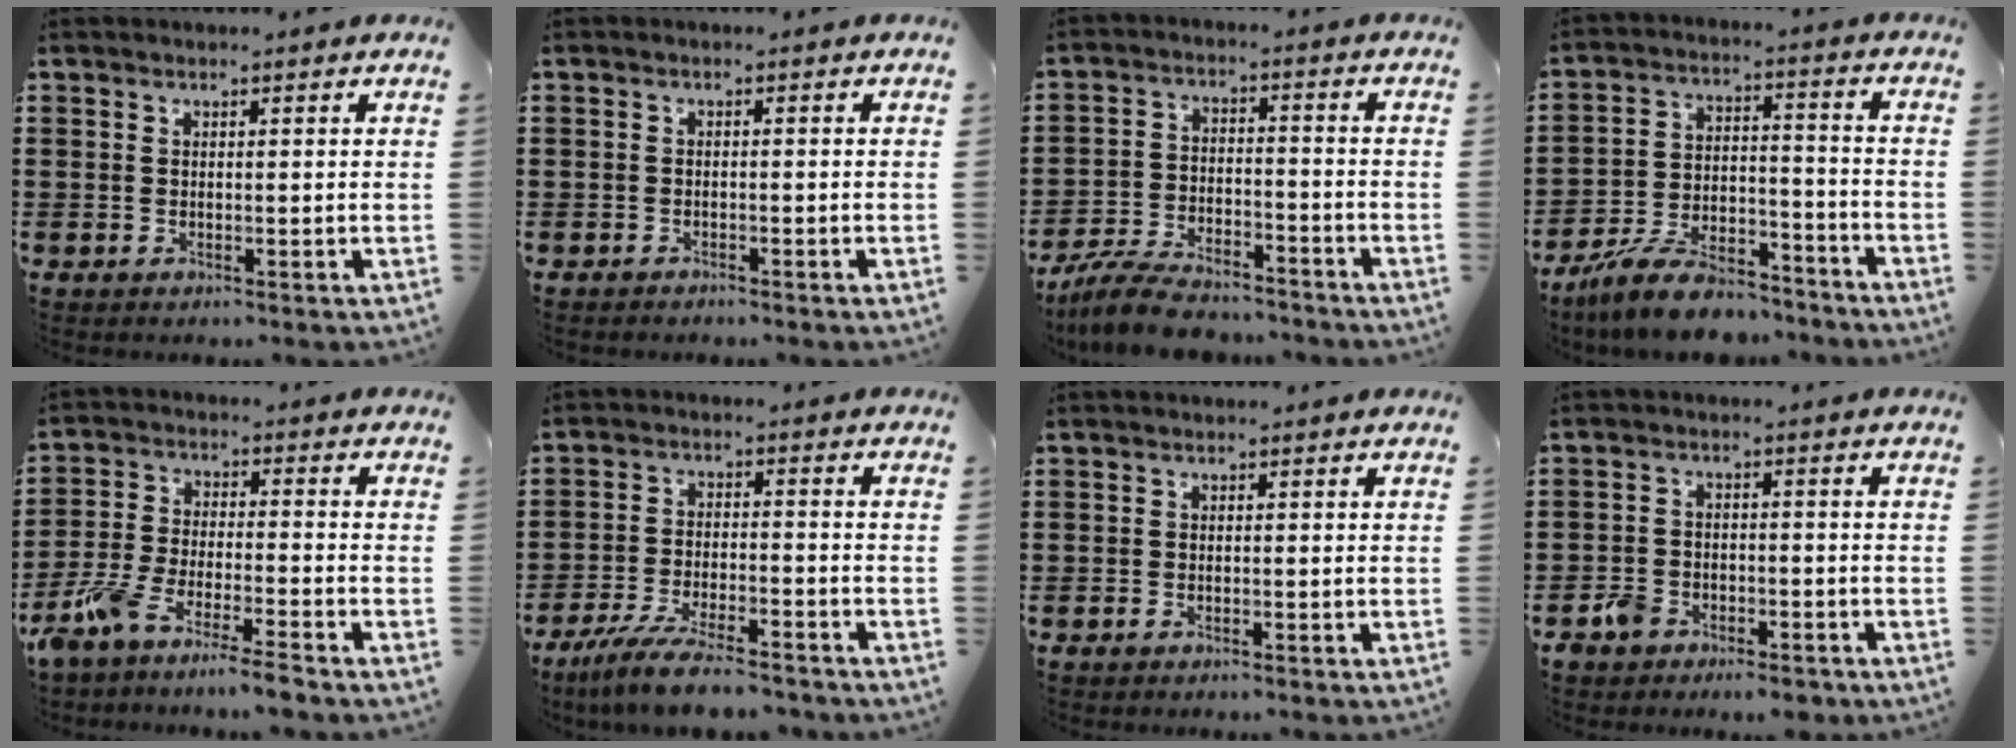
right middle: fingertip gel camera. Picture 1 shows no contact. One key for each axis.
{"total": 1.0, "fx": -0.9, "fy": 0.4, "fz": -0.1, "tx": 0.001, "ty": 0.001, "tz": -0.020}
{"total": 7.6, "fx": -7.0, "fy": 1.7, "fz": 2.5, "tx": -0.052, "ty": 0.010, "tz": -0.134}
{"total": 9.5, "fx": -8.5, "fy": 2.4, "fz": 3.4, "tx": -0.065, "ty": 0.026, "tz": -0.163}
{"total": 7.1, "fx": -6.5, "fy": -0.4, "fz": 2.8, "tx": -0.075, "ty": -0.014, "tz": -0.132}
{"total": 7.4, "fx": -6.5, "fy": 0.9, "fz": 3.4, "tx": -0.077, "ty": -0.004, "tz": -0.124}
{"total": 0.6, "fx": -0.5, "fy": 0.1, "fz": 0.3, "tx": -0.008, "ty": -0.003, "tz": -0.009}
{"total": 4.1, "fx": -3.4, "fy": 1.8, "fz": 1.2, "tx": -0.043, "ty": 0.000, "tz": -0.074}